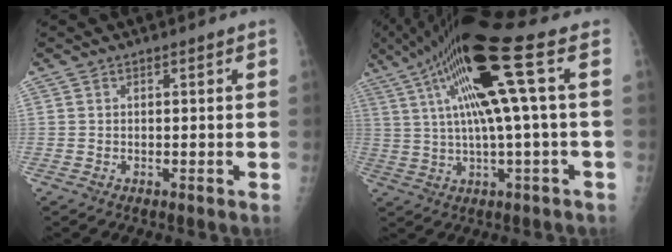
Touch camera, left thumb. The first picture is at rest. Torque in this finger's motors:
{"motor_torque": [-0.02, 1.52, 2.08, -0.71, 0.33]}